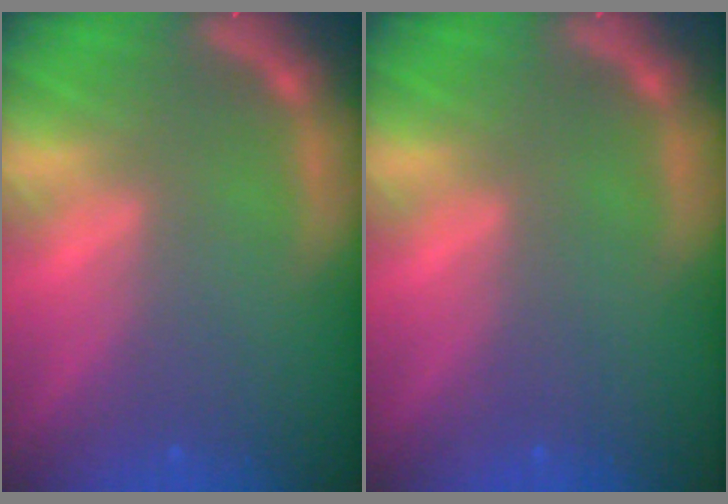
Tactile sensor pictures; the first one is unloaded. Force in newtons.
{"total": 0.0}